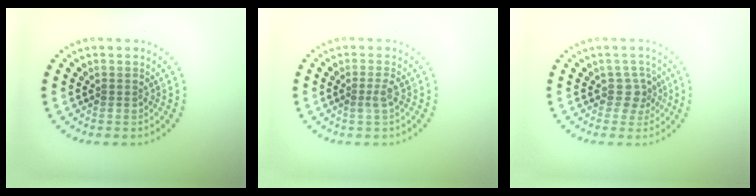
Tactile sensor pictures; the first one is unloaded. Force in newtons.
{"total": 1.2, "press": 1.0, "slide": 0.7}
{"total": 2.0, "press": 1.6, "slide": 1.3}